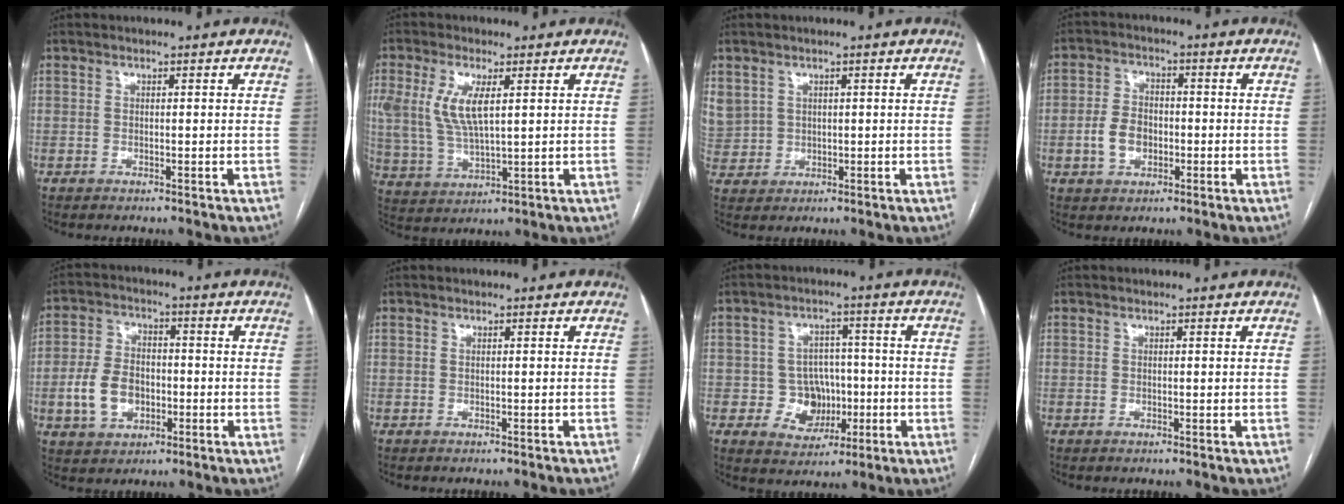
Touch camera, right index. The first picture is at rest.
{"total": 8.9, "force": [2.6, 3.3, 7.9], "torque": [-0.181, 0.002, 0.058]}
{"total": 8.1, "force": [2.5, 7.3, 2.5], "torque": [-0.096, 0.022, 0.070]}
{"total": 5.6, "force": [-1.4, 3.9, 3.7], "torque": [-0.080, 0.012, -0.022]}
{"total": 8.2, "force": [-2.0, 5.6, 5.6], "torque": [-0.124, 0.015, -0.032]}
{"total": 0.9, "force": [-0.8, -0.2, 0.5], "torque": [-0.003, 0.004, -0.010]}
{"total": 6.9, "force": [-1.3, 6.3, 2.4], "torque": [-0.029, 0.021, -0.009]}
{"total": 0.0}